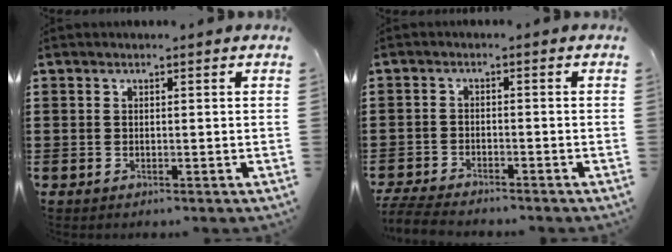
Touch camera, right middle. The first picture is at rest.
{"total": 3.7, "force": [-3.6, 0.4, 0.8], "torque": [-0.029, -0.006, -0.077]}